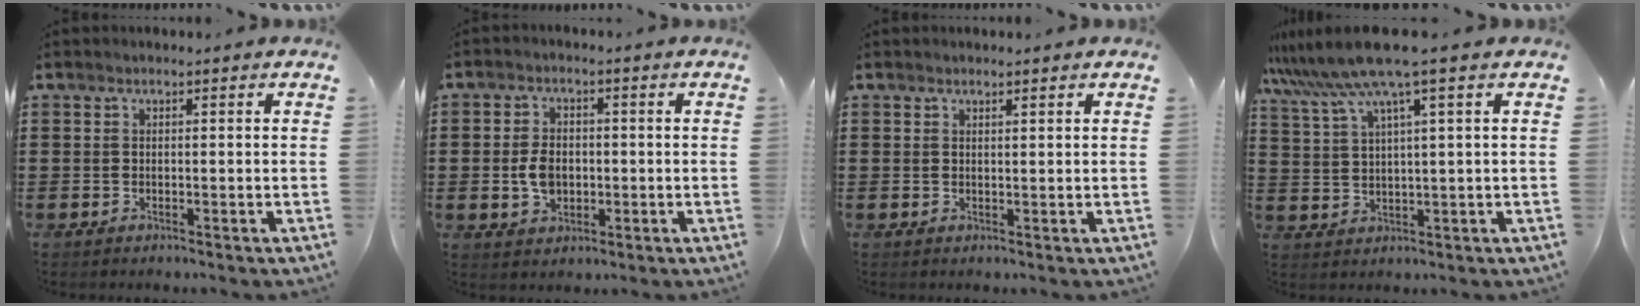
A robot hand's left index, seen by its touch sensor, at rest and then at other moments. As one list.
[{"total": 4.7, "force": [-0.4, 3.1, 3.4], "torque": [-0.067, 0.002, -0.010]}, {"total": 1.1, "force": [1.0, 0.0, 0.5], "torque": [-0.012, 0.000, 0.018]}, {"total": 8.0, "force": [5.2, -0.3, 6.1], "torque": [-0.149, -0.026, 0.087]}]